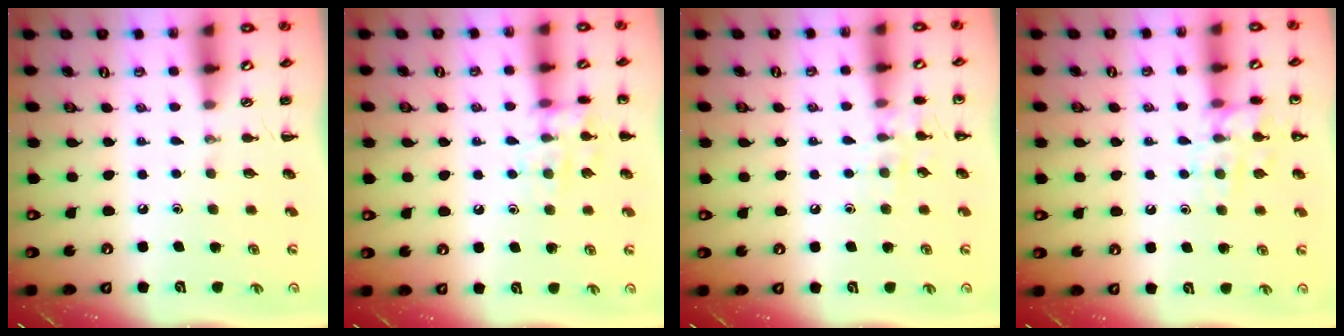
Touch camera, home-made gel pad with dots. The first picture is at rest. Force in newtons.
{"total": 10.3, "press": 10.3, "slide": 1.2}
{"total": 6.9, "press": 6.7, "slide": 1.7}
{"total": 11.9, "press": 11.8, "slide": 0.9}